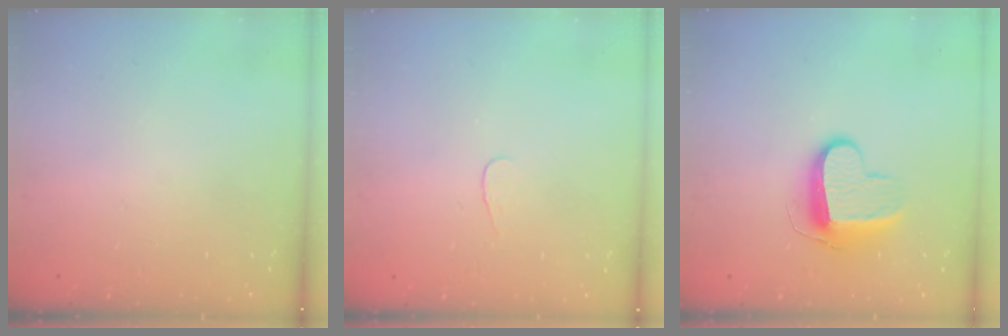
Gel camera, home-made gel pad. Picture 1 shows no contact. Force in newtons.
{"total": 2.8, "press": 2.7, "slide": 0.3}
{"total": 11.2, "press": 11.2, "slide": 0.8}